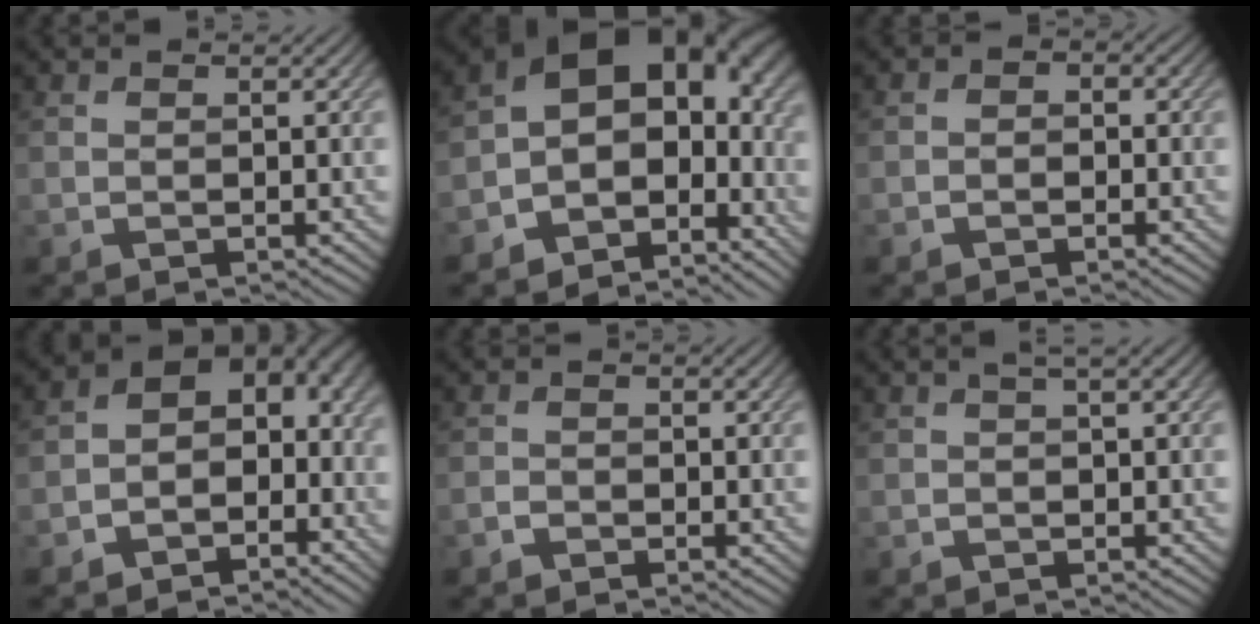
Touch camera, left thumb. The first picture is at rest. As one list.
[{"total": 14.4, "force": [-2.4, 10.0, 10.1], "torque": [-0.161, -0.013, -0.026]}, {"total": 1.3, "force": [-0.7, 1.0, 0.5], "torque": [-0.003, 0.002, -0.013]}, {"total": 8.6, "force": [-2.8, 5.8, 5.7], "torque": [-0.076, -0.006, -0.053]}, {"total": 1.5, "force": [-1.2, 0.9, 0.4], "torque": [-0.007, 0.001, -0.028]}, {"total": 1.4, "force": [0.3, 0.2, 1.4], "torque": [-0.022, 0.010, 0.006]}]